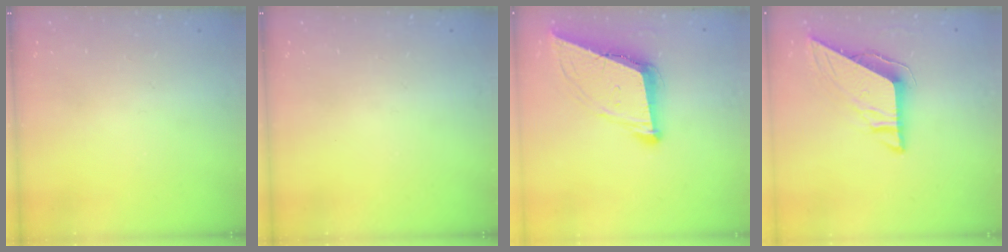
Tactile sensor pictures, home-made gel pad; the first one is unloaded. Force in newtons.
{"total": 0.0}
{"total": 10.3, "press": 9.6, "slide": 3.6}
{"total": 8.1, "press": 8.1, "slide": 0.3}